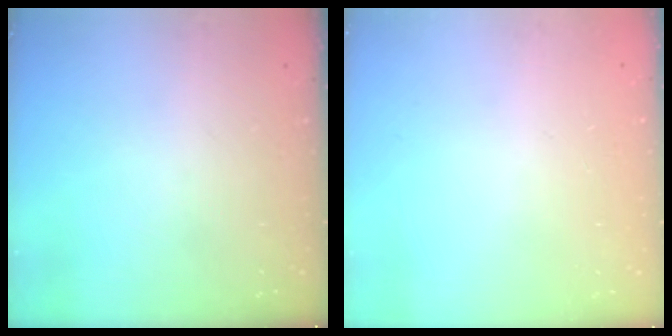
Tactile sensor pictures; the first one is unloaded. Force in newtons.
{"total": 0.0}